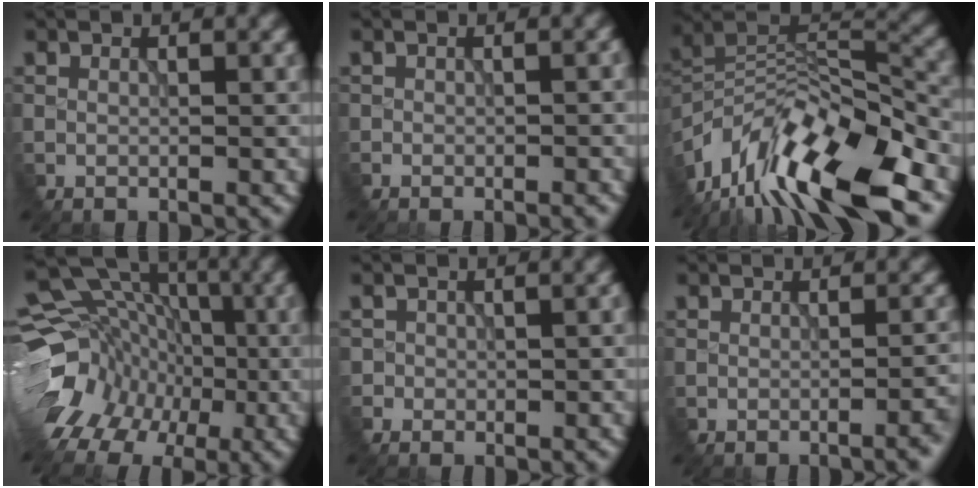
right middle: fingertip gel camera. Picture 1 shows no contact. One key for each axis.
{"total": 1.2, "fx": -0.4, "fy": 0.3, "fz": 1.1, "tx": -0.004, "ty": -0.006, "tz": 0.001}
{"total": 14.5, "fx": -9.6, "fy": 4.6, "fz": 9.9, "tx": -0.192, "ty": 0.017, "tz": -0.167}
{"total": 11.6, "fx": -3.1, "fy": 9.7, "fz": 5.6, "tx": -0.112, "ty": 0.008, "tz": -0.063}
{"total": 1.1, "fx": -0.4, "fy": 0.9, "fz": 0.5, "tx": -0.002, "ty": -0.003, "tz": 0.005}
{"total": 2.9, "fx": -0.7, "fy": 1.0, "fz": 2.6, "tx": -0.016, "ty": 0.004, "tz": -0.003}